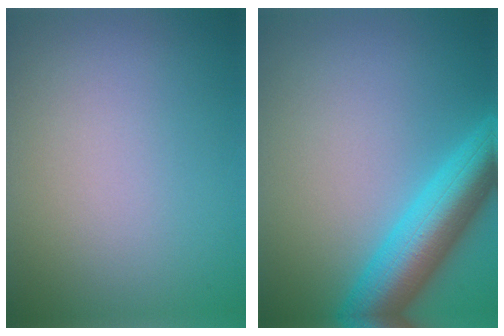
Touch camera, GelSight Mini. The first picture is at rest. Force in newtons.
{"total": 7.4, "press": 7.4, "slide": 0.5}